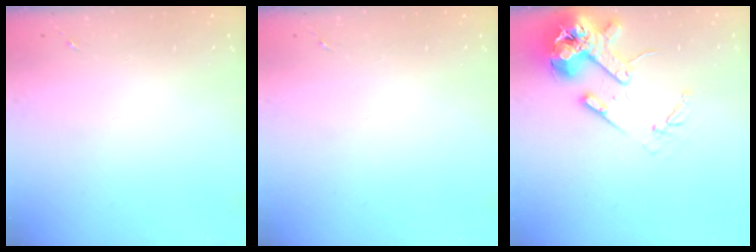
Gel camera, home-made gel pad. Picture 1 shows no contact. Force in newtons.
{"total": 0.0}
{"total": 15.0, "press": 14.8, "slide": 2.3}